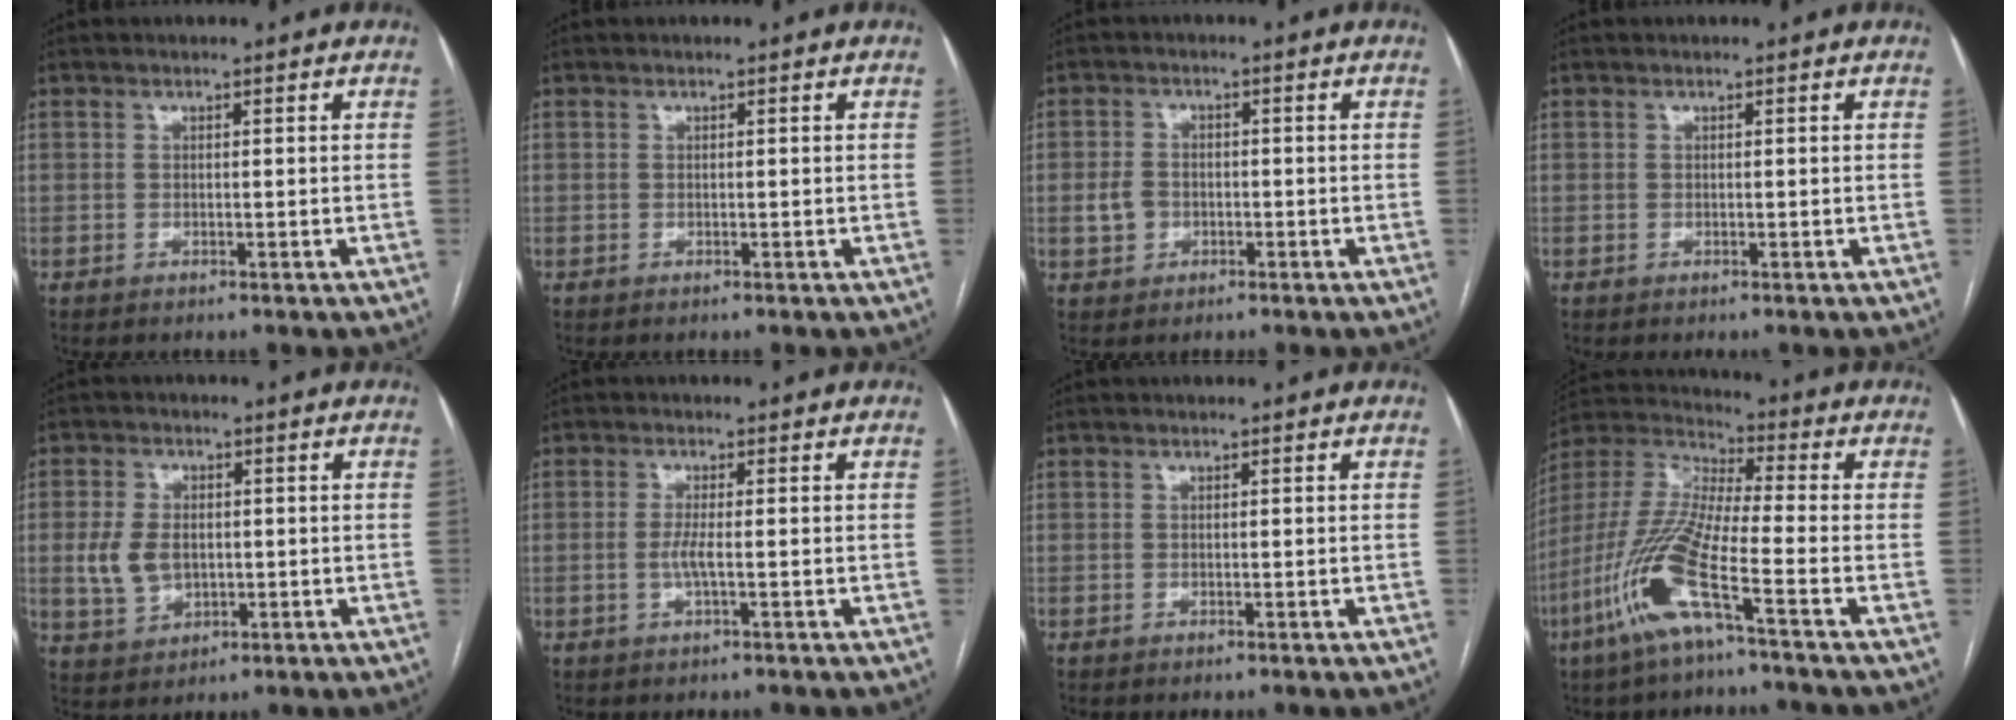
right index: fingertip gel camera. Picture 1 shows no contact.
{"total": 0.0}
{"total": 3.3, "force": [-0.9, 2.8, 1.6], "torque": [-0.034, 0.011, -0.010]}
{"total": 0.0}
{"total": 6.5, "force": [-0.2, 4.5, 4.6], "torque": [-0.103, 0.008, 0.007]}
{"total": 3.5, "force": [-0.8, -0.1, 3.4], "torque": [-0.075, -0.004, -0.018]}
{"total": 0.0}
{"total": 14.4, "force": [-6.7, 0.9, 12.7], "torque": [-0.281, -0.017, -0.140]}